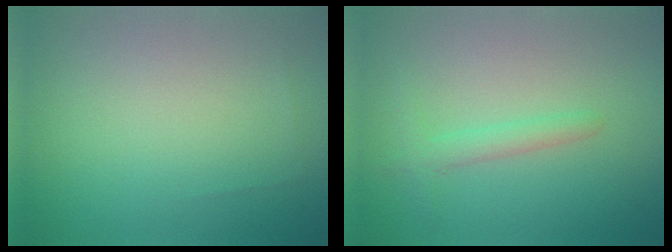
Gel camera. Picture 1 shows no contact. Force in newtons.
{"total": 2.0, "press": 1.9, "slide": 0.2}